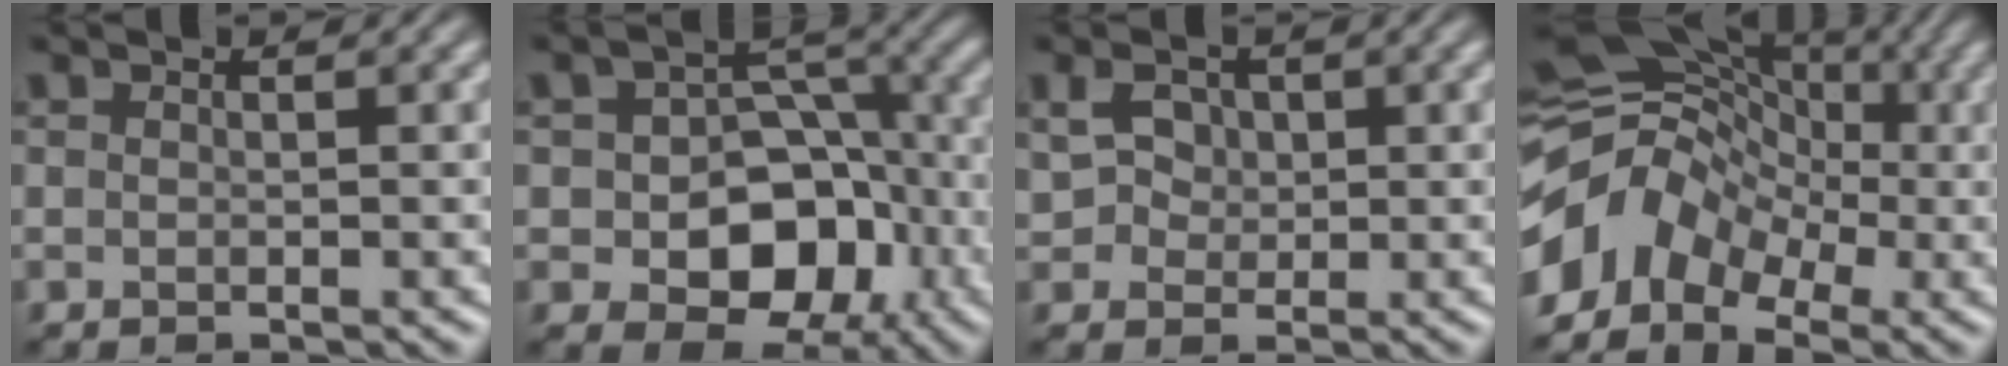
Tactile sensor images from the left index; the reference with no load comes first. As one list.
[{"total": 9.7, "force": [-3.0, 7.4, 5.4], "torque": [-0.045, 0.003, -0.060]}, {"total": 2.2, "force": [0.7, 1.9, 0.8], "torque": [-0.010, 0.006, 0.011]}, {"total": 7.5, "force": [-3.0, 5.6, 4.0], "torque": [-0.064, 0.015, -0.075]}]